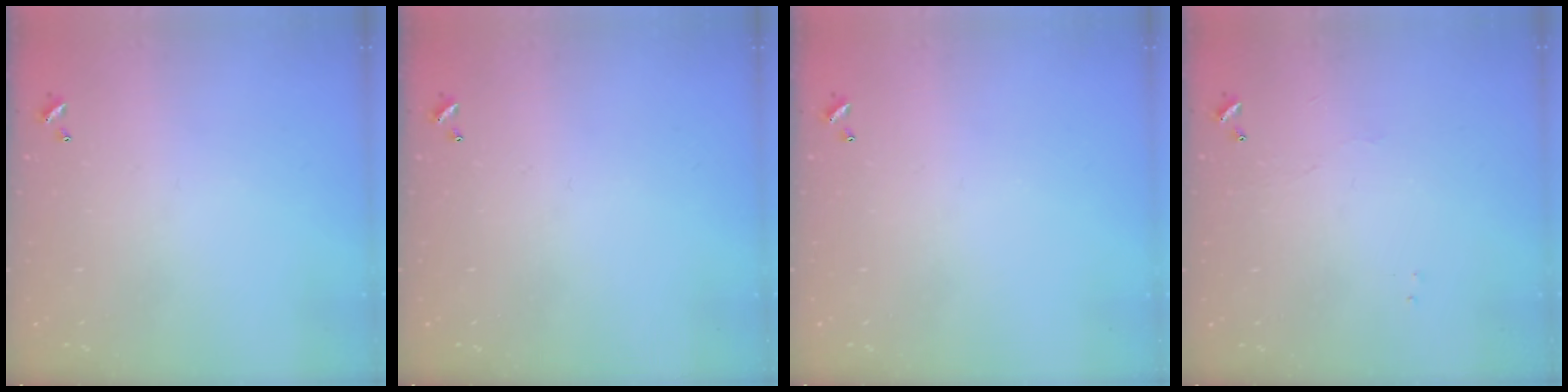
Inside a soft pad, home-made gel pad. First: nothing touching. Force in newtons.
{"total": 0.0}
{"total": 0.0}
{"total": 1.2, "press": 1.1, "slide": 0.3}